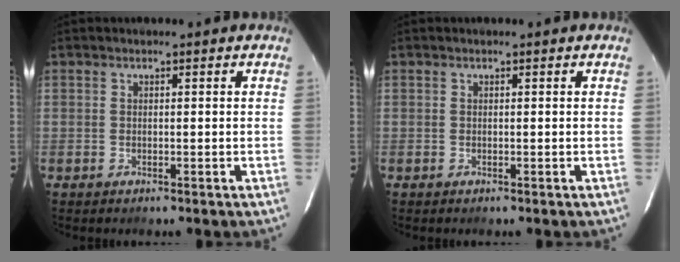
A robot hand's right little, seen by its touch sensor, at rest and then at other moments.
{"total": 0.0}